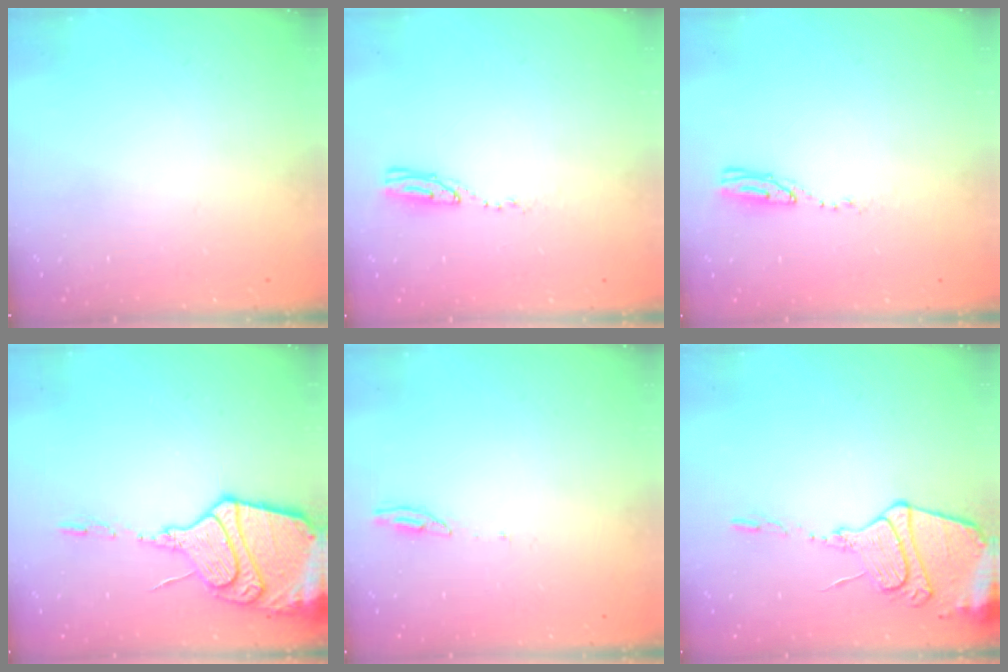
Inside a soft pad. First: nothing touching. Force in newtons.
{"total": 4.3, "press": 4.3, "slide": 0.4}
{"total": 4.3, "press": 4.3, "slide": 0.4}
{"total": 19.2, "press": 19.1, "slide": 1.6}
{"total": 3.5, "press": 3.5, "slide": 0.3}
{"total": 14.1, "press": 14.0, "slide": 1.3}